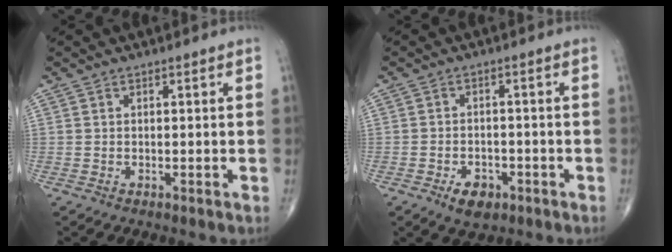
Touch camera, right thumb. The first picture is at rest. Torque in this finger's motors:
{"motor_torque": [-0.16, 0.16, 0.32, 0.01, 0.01]}